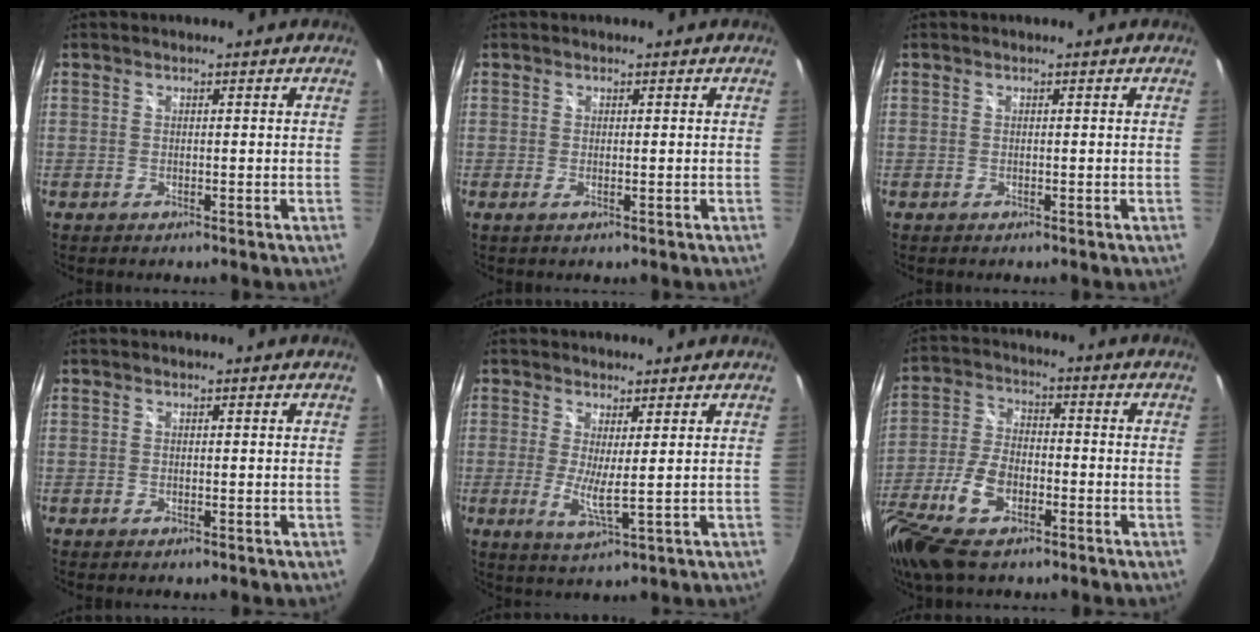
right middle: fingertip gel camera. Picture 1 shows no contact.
{"total": 0.8, "force": [-0.1, -0.2, 0.8], "torque": [-0.014, -0.002, -0.002]}
{"total": 0.0}
{"total": 0.0}
{"total": 4.7, "force": [0.6, 0.1, 4.6], "torque": [-0.090, -0.017, 0.008]}
{"total": 13.9, "force": [-7.6, 6.8, 9.4], "torque": [-0.203, -0.023, -0.147]}